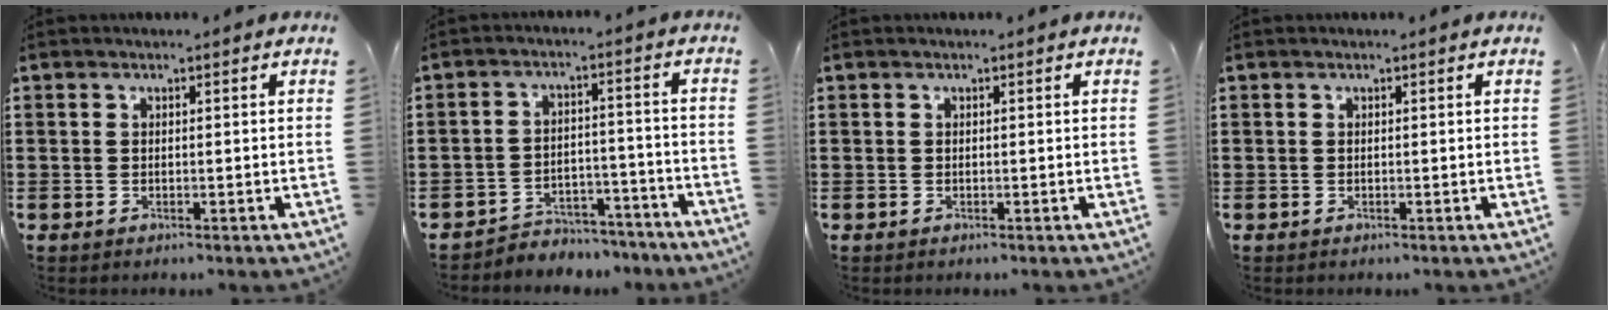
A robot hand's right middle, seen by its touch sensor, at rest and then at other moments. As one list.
[{"total": 4.4, "force": [-4.3, 1.1, 0.1], "torque": [-0.006, 0.010, -0.092]}, {"total": 0.0}, {"total": 0.0}]